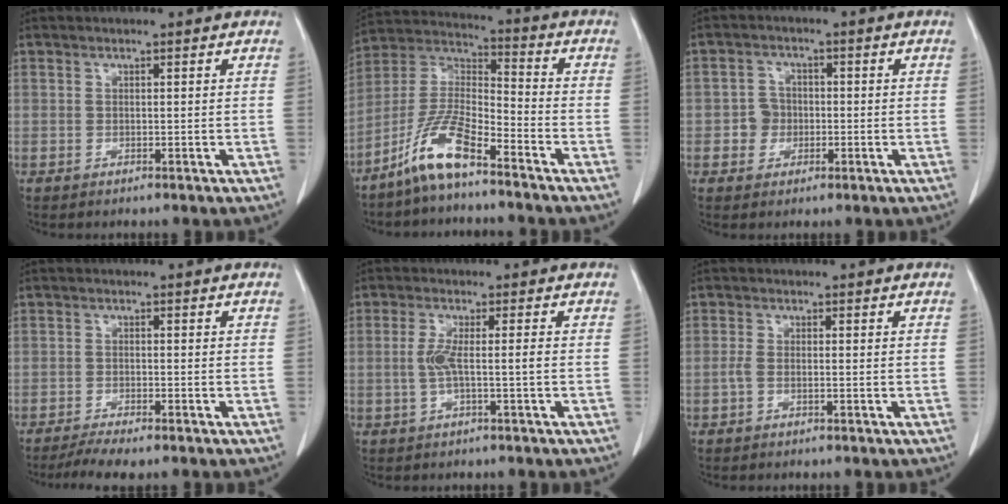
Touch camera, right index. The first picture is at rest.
{"total": 10.6, "force": [-7.4, 2.0, 7.4], "torque": [-0.161, 0.002, -0.149]}
{"total": 3.4, "force": [-0.6, 3.2, 1.0], "torque": [-0.011, 0.010, -0.009]}
{"total": 4.1, "force": [-3.3, 0.2, 2.3], "torque": [-0.039, -0.009, -0.058]}
{"total": 3.5, "force": [-0.5, -0.1, 3.5], "torque": [-0.073, 0.002, -0.009]}
{"total": 1.6, "force": [-0.4, 0.6, 1.4], "torque": [-0.030, 0.004, -0.007]}